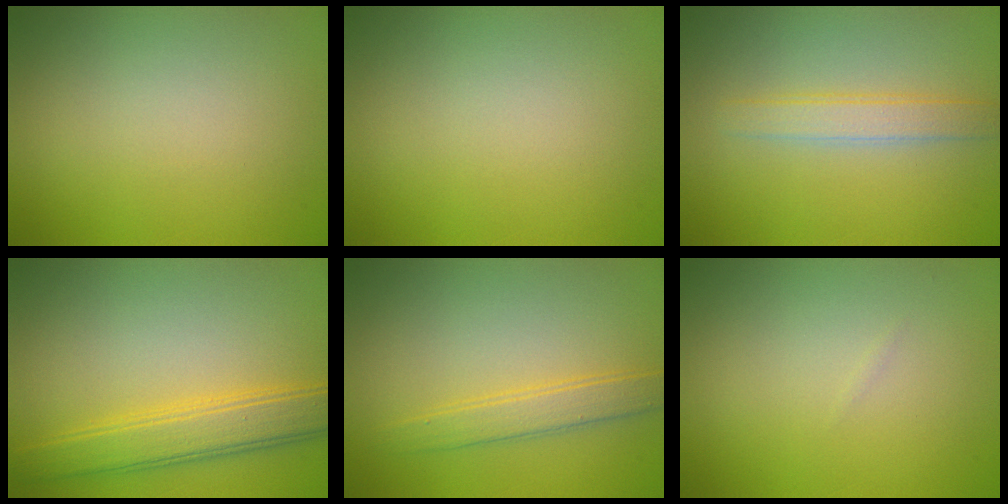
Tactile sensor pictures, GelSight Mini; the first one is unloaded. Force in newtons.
{"total": 0.0}
{"total": 2.4, "press": 2.4, "slide": 0.2}
{"total": 4.6, "press": 4.6, "slide": 0.1}
{"total": 2.5, "press": 2.5, "slide": 0.1}
{"total": 0.0}